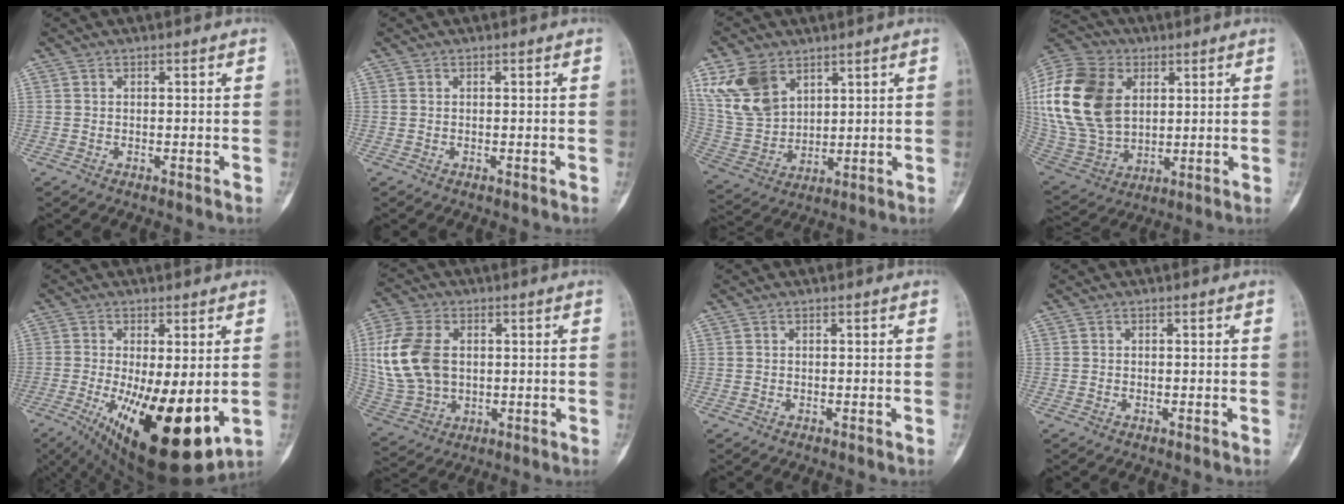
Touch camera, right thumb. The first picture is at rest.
{"total": 0.0}
{"total": 12.8, "force": [6.7, 8.4, 7.0], "torque": [-0.128, -0.020, 0.152]}
{"total": 25.5, "force": [5.6, 17.7, 17.5], "torque": [-0.377, -0.001, 0.113]}
{"total": 20.5, "force": [-4.6, 7.7, 18.4], "torque": [-0.270, -0.035, -0.045]}
{"total": 14.9, "force": [2.1, 10.2, 10.6], "torque": [-0.222, 0.001, 0.047]}
{"total": 0.0}
{"total": 0.0}